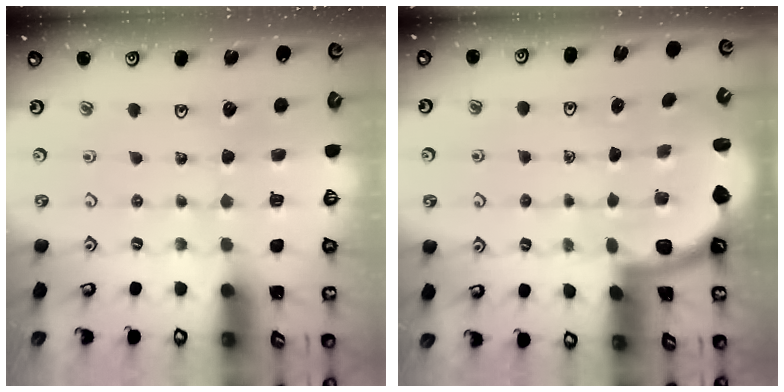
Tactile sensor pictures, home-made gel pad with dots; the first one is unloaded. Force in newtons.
{"total": 1.6, "press": 1.6, "slide": 0.1}